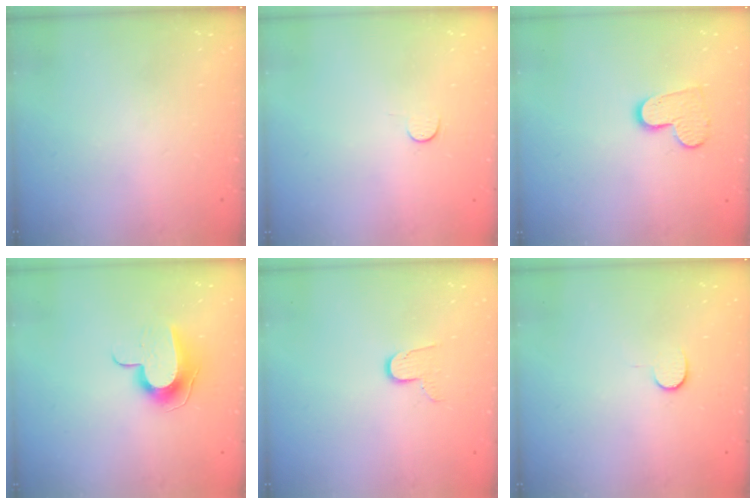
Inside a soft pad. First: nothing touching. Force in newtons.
{"total": 2.8, "press": 2.8, "slide": 0.4}
{"total": 9.9, "press": 9.8, "slide": 0.7}
{"total": 9.6, "press": 9.6, "slide": 0.3}
{"total": 7.2, "press": 7.2, "slide": 0.6}
{"total": 6.0, "press": 6.0, "slide": 0.5}